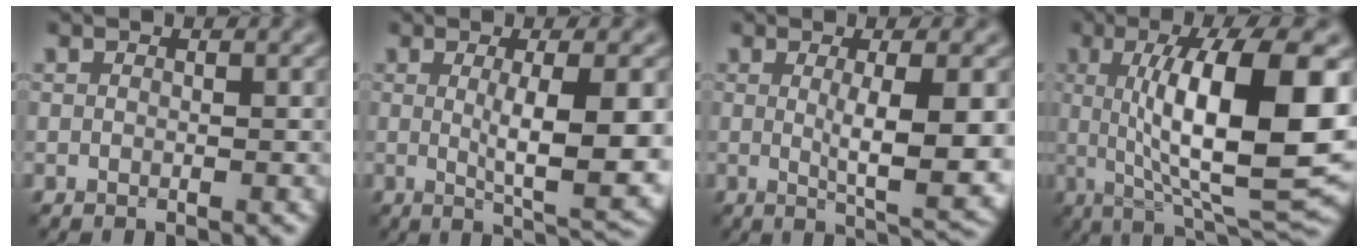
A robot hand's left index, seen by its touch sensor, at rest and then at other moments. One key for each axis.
{"total": 6.9, "fx": 0.2, "fy": 1.3, "fz": 6.8, "tx": -0.099, "ty": -0.004, "tz": 0.010}
{"total": 6.2, "fx": 0.2, "fy": 1.0, "fz": 6.1, "tx": -0.091, "ty": -0.004, "tz": 0.010}
{"total": 12.4, "fx": 1.3, "fy": 3.0, "fz": 12.0, "tx": -0.171, "ty": 0.002, "tz": 0.026}